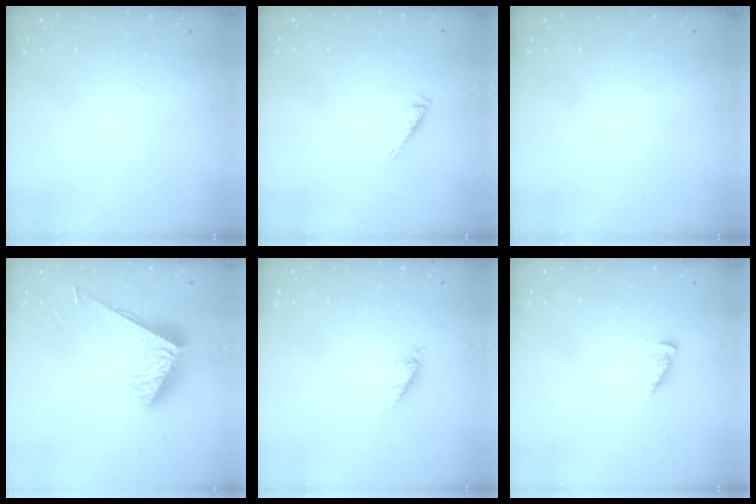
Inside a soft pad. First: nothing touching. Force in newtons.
{"total": 2.7, "press": 2.6, "slide": 0.4}
{"total": 0.0}
{"total": 3.8, "press": 3.8, "slide": 0.4}
{"total": 4.2, "press": 4.2, "slide": 0.5}
{"total": 3.6, "press": 3.6, "slide": 0.0}